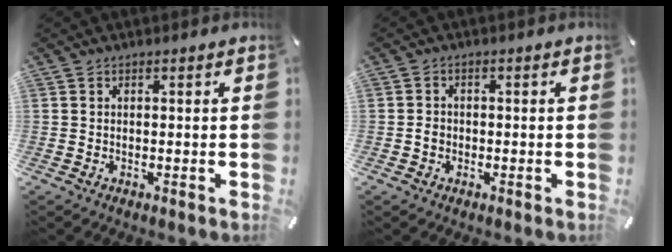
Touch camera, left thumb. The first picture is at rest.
{"total": 2.3, "force": [-0.6, 2.0, 0.9], "torque": [-0.017, 0.006, -0.013]}